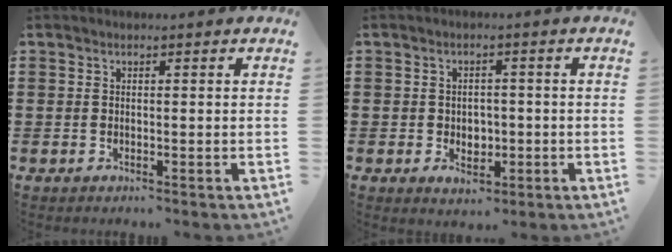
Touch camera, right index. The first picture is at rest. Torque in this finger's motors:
{"motor_torque": [-0.02, 0.10, 0.05, 0.00]}